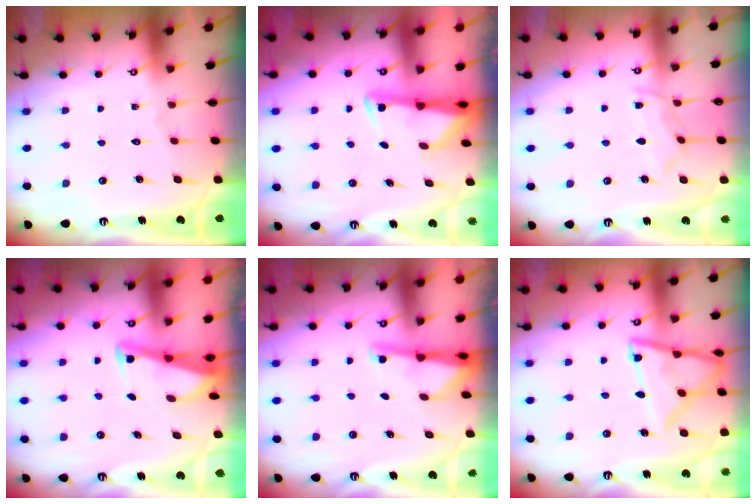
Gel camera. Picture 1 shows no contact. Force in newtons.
{"total": 3.0, "press": 2.9, "slide": 0.5}
{"total": 5.9, "press": 5.9, "slide": 0.6}
{"total": 2.7, "press": 2.7, "slide": 0.3}
{"total": 2.9, "press": 2.8, "slide": 0.5}
{"total": 12.3, "press": 12.3, "slide": 1.0}